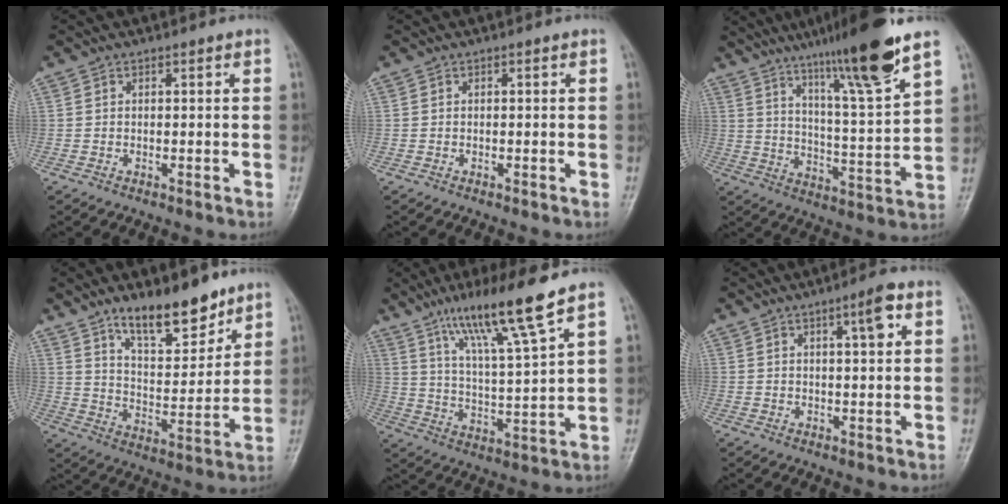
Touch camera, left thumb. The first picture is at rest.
{"total": 0.0}
{"total": 18.2, "force": [12.7, 0.4, 13.0], "torque": [-0.192, -0.061, 0.207]}
{"total": 13.6, "force": [10.0, 5.0, 7.8], "torque": [-0.090, -0.076, 0.175]}
{"total": 14.1, "force": [9.7, 0.2, 10.3], "torque": [-0.179, -0.051, 0.174]}
{"total": 4.6, "force": [1.9, 0.8, 4.1], "torque": [-0.060, -0.002, 0.031]}